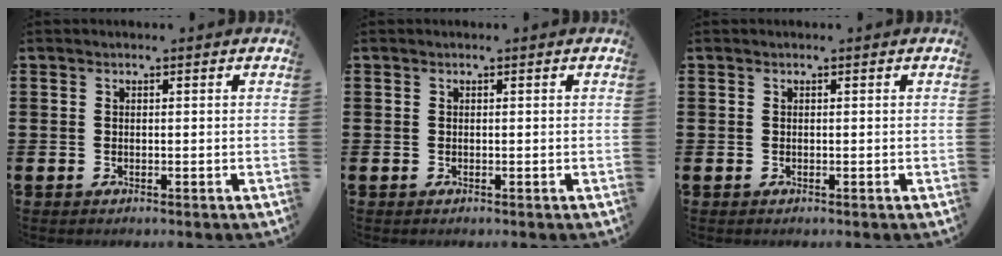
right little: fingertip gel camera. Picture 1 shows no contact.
{"total": 0.0}
{"total": 0.0}